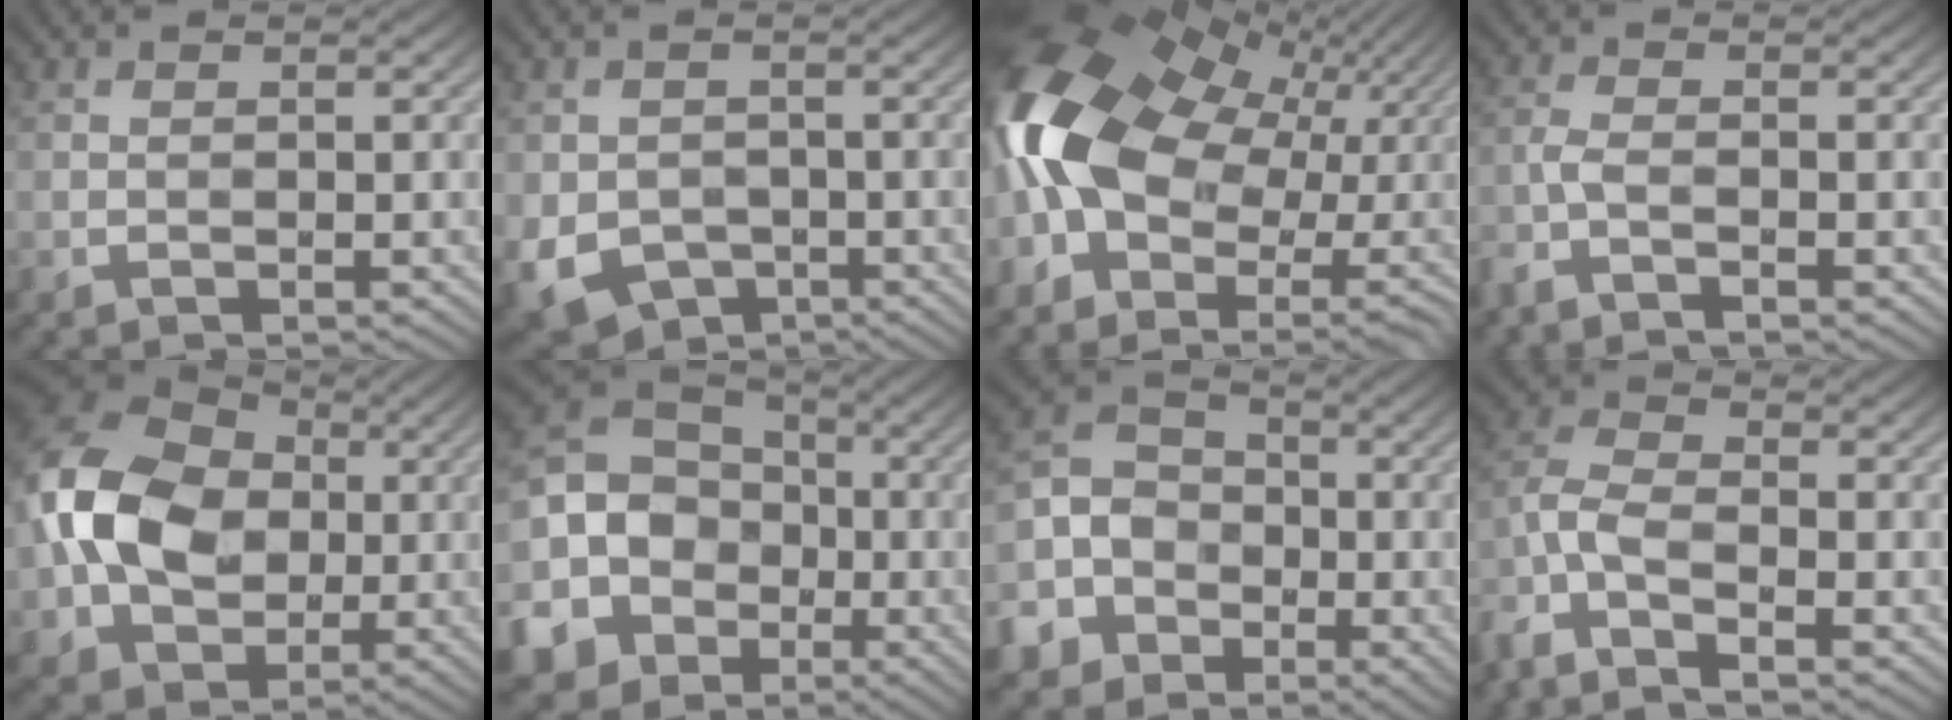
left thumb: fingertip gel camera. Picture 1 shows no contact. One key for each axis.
{"total": 7.4, "fx": -2.9, "fy": 5.7, "fz": 3.7, "tx": -0.091, "ty": -0.030, "tz": -0.043}
{"total": 15.8, "fx": -1.5, "fy": 10.4, "fz": 11.8, "tx": -0.257, "ty": -0.011, "tz": -0.018}
{"total": 2.8, "fx": -2.1, "fy": 0.5, "fz": 1.7, "tx": -0.049, "ty": -0.008, "tz": -0.056}
{"total": 14.6, "fx": 0.5, "fy": 11.3, "fz": 9.3, "tx": -0.230, "ty": 0.005, "tz": 0.009}
{"total": 16.6, "fx": -5.2, "fy": 14.5, "fz": 6.4, "tx": -0.192, "ty": -0.039, "tz": -0.119}
{"total": 11.0, "fx": -5.2, "fy": 8.9, "fz": 3.9, "tx": -0.104, "ty": -0.039, "tz": -0.115}
{"total": 6.7, "fx": -4.7, "fy": 2.1, "fz": 4.2, "tx": -0.102, "ty": -0.005, "tz": -0.114}